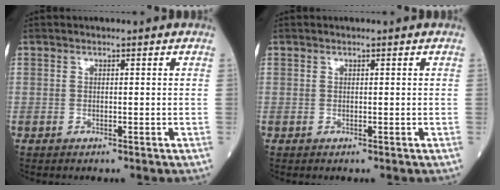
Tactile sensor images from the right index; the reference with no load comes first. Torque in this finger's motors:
{"motor_torque": [0.72, -0.31, 0.21, 0.05]}